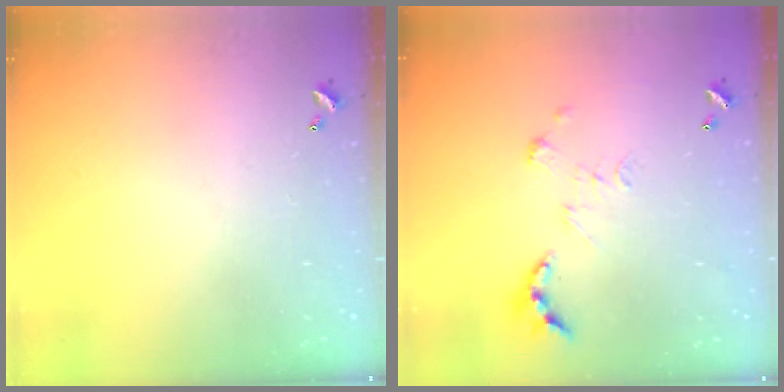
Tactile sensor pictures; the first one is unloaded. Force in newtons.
{"total": 2.9, "press": 2.7, "slide": 1.3}